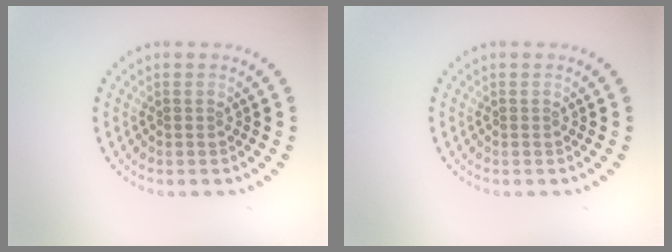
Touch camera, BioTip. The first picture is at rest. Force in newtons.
{"total": 0.0}